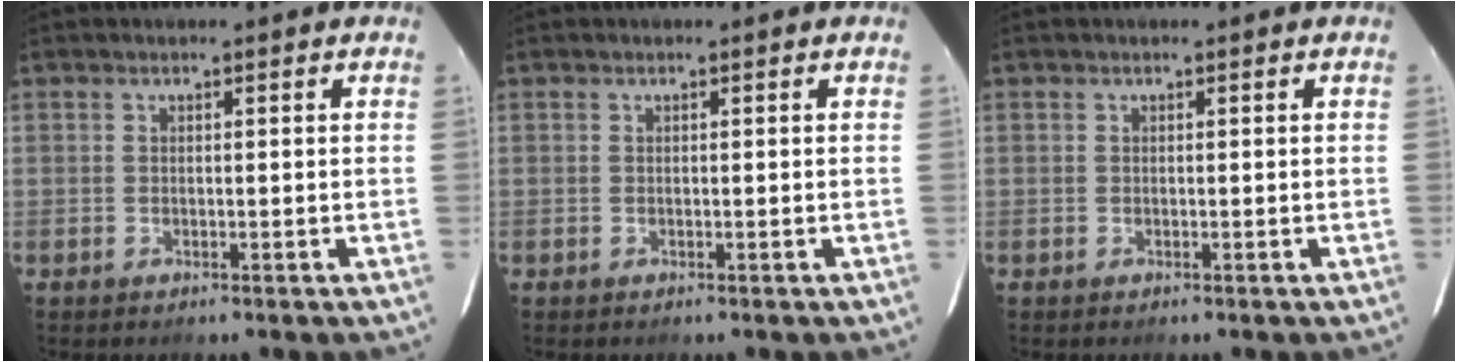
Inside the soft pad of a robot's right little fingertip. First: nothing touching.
{"total": 0.0}
{"total": 0.0}